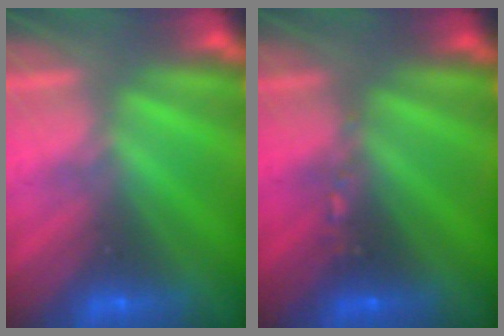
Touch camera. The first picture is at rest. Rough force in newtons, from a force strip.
{"total": 2.4}